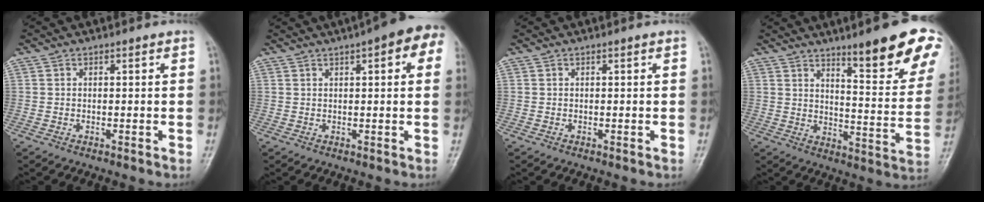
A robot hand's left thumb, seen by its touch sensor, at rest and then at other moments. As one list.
[{"total": 10.0, "force": [4.6, 3.1, 8.4], "torque": [-0.085, 0.015, 0.048]}, {"total": 0.0}, {"total": 17.1, "force": [10.8, 3.1, 12.9], "torque": [-0.127, -0.070, 0.151]}]